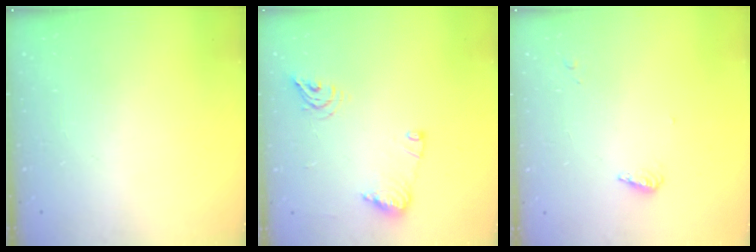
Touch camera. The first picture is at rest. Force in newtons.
{"total": 10.7, "press": 10.6, "slide": 1.1}
{"total": 3.9, "press": 3.9, "slide": 0.5}